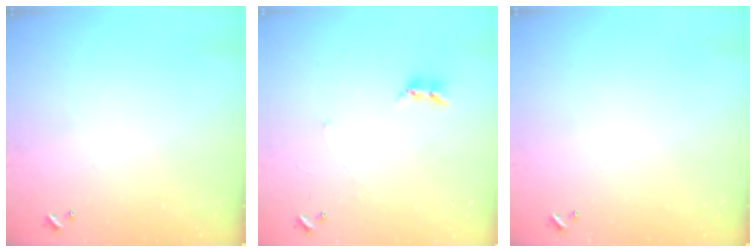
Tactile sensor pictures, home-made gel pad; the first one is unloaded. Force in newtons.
{"total": 2.4, "press": 2.4, "slide": 0.2}
{"total": 0.0}